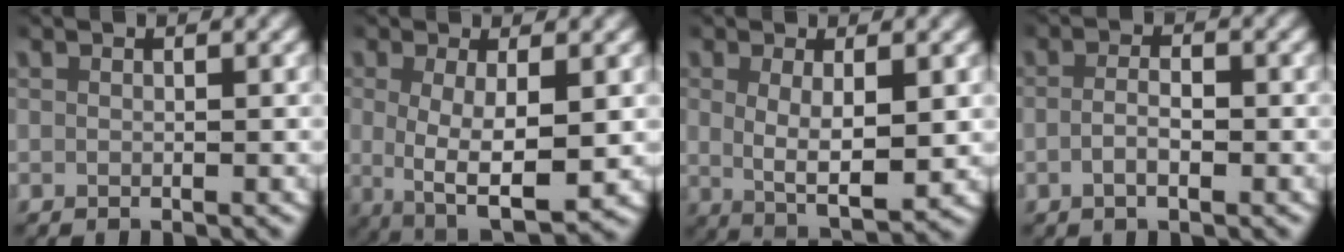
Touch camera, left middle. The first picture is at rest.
{"total": 6.6, "force": [-1.5, 3.5, 5.4], "torque": [-0.117, -0.042, -0.002]}
{"total": 5.1, "force": [0.0, 2.2, 4.5], "torque": [-0.083, -0.022, 0.013]}
{"total": 2.2, "force": [-1.0, 0.8, 1.8], "torque": [-0.032, -0.002, -0.018]}